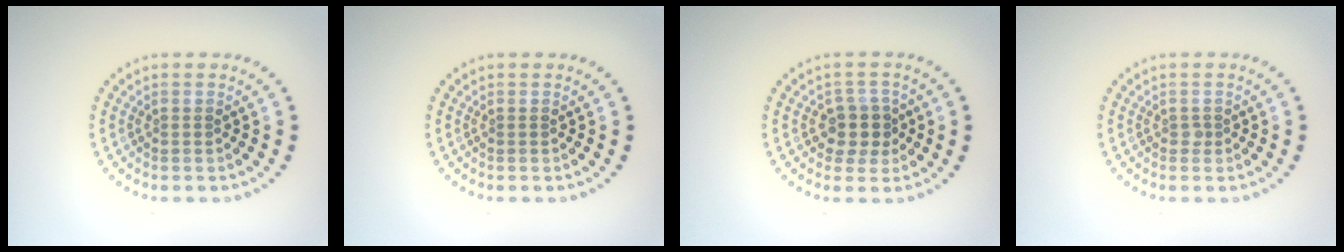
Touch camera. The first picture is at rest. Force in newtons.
{"total": 0.0}
{"total": 2.7, "press": 2.4, "slide": 1.2}
{"total": 0.7, "press": 0.5, "slide": 0.5}